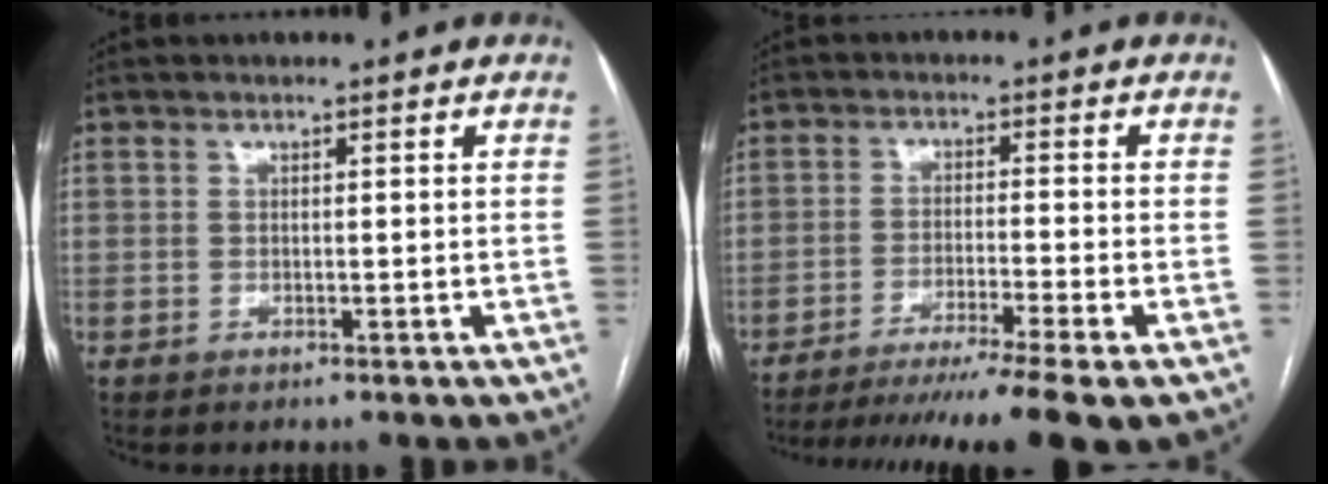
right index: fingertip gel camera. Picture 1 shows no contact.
{"total": 14.3, "force": [-11.5, -1.7, 8.3], "torque": [-0.118, -0.037, -0.179]}